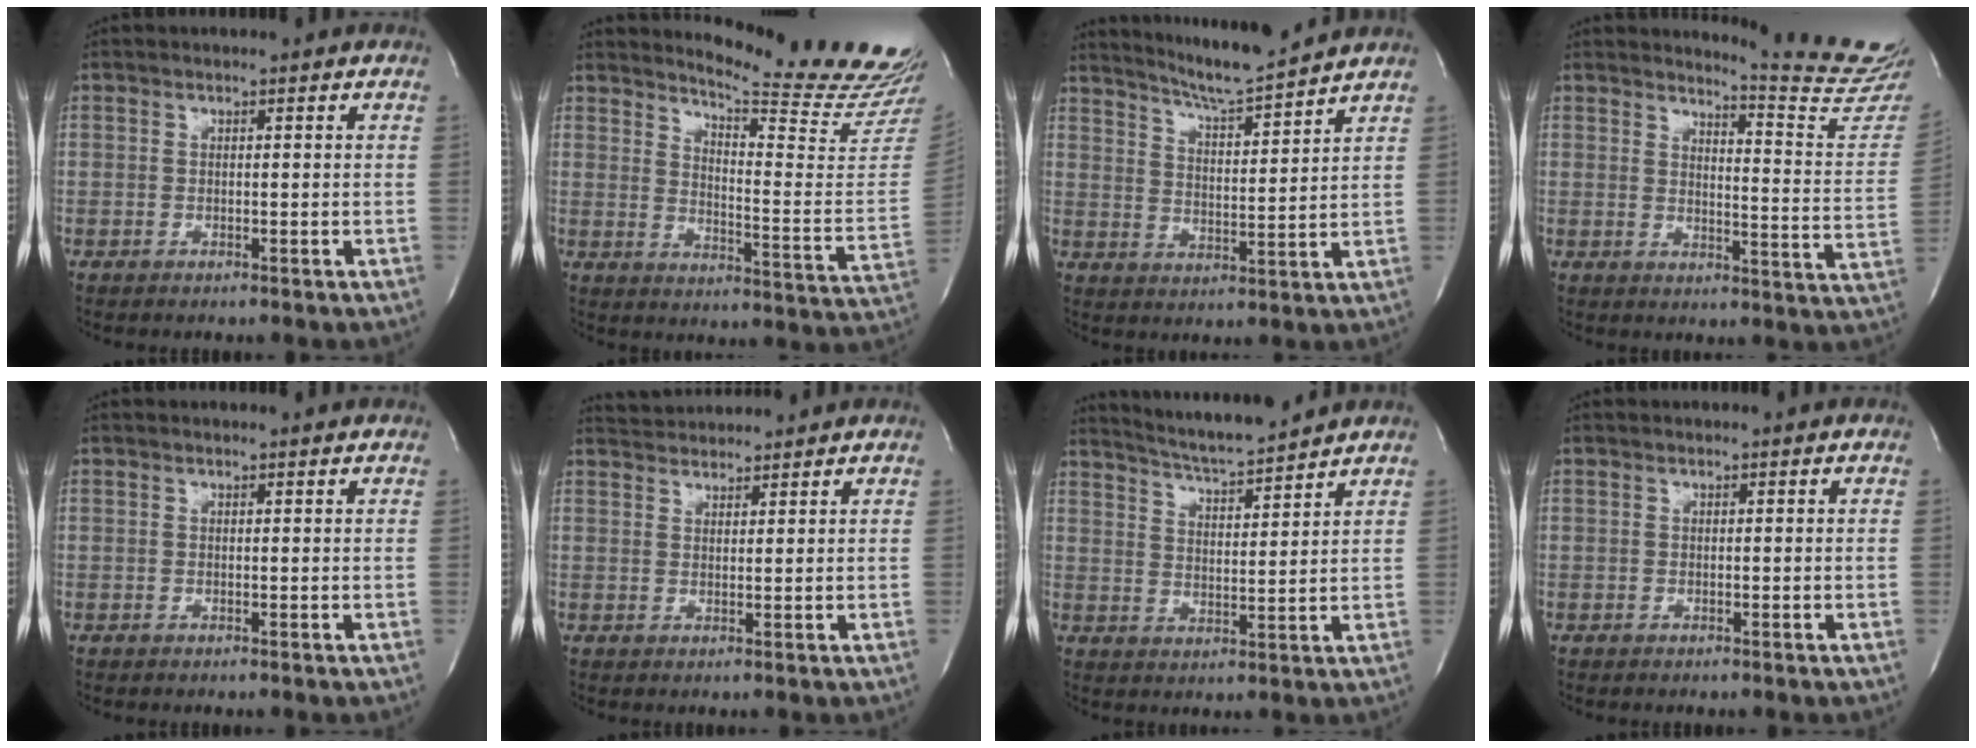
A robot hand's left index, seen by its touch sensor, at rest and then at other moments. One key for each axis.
{"total": 19.3, "fx": 18.3, "fy": -0.9, "fz": 6.0, "tx": -0.098, "ty": -0.142, "tz": 0.221}
{"total": 10.8, "fx": 10.1, "fy": -0.9, "fz": 3.8, "tx": -0.070, "ty": -0.006, "tz": 0.164}
{"total": 12.9, "fx": 12.6, "fy": -2.4, "fz": 1.3, "tx": -0.020, "ty": -0.130, "tz": 0.141}
{"total": 0.9, "fx": 0.9, "fy": 0.0, "fz": 0.0, "tx": -0.009, "ty": -0.004, "tz": 0.007}
{"total": 4.9, "fx": 4.9, "fy": 0.4, "fz": 0.3, "tx": -0.014, "ty": 0.031, "tz": 0.080}
{"total": 9.5, "fx": 9.0, "fy": -0.5, "fz": 3.0, "tx": -0.061, "ty": 0.002, "tz": 0.152}
{"total": 0.0}